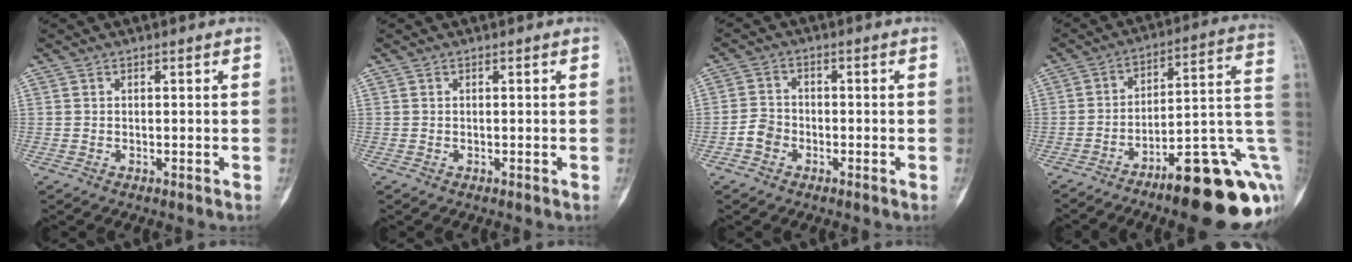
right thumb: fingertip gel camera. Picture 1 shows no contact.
{"total": 0.0}
{"total": 3.6, "force": [-1.6, 2.9, 1.5], "torque": [-0.018, 0.015, -0.037]}
{"total": 22.2, "force": [-9.5, 5.8, 19.2], "torque": [-0.188, 0.077, -0.130]}